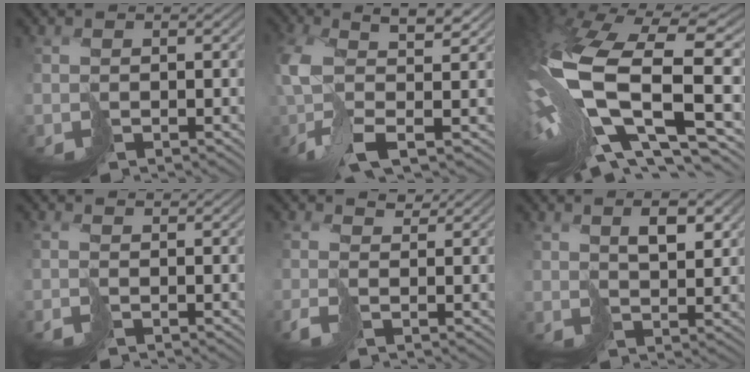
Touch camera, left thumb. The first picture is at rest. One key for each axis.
{"total": 9.7, "fx": -0.6, "fy": 3.6, "fz": 8.9, "tx": -0.192, "ty": -0.009, "tz": -0.020}
{"total": 19.4, "fx": -2.0, "fy": 9.0, "fz": 17.0, "tx": -0.373, "ty": -0.034, "tz": -0.029}
{"total": 1.1, "fx": -0.2, "fy": 0.1, "fz": 1.1, "tx": -0.024, "ty": 0.003, "tz": -0.012}
{"total": 2.3, "fx": -0.1, "fy": 1.0, "fz": 2.0, "tx": -0.060, "ty": 0.007, "tz": -0.010}
{"total": 3.7, "fx": 2.3, "fy": 1.3, "fz": 2.6, "tx": -0.044, "ty": -0.001, "tz": 0.047}